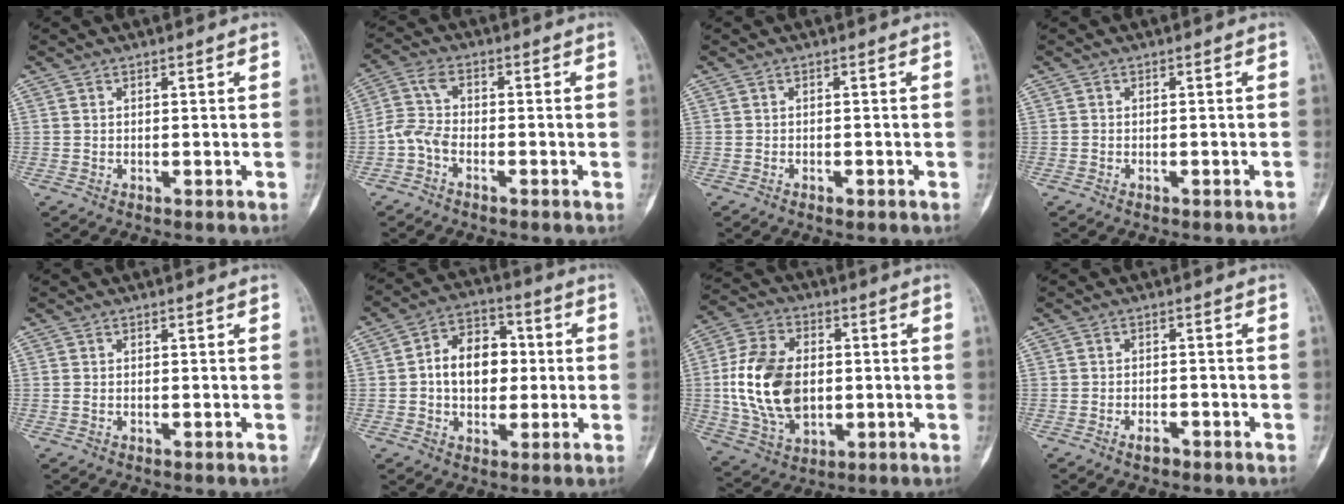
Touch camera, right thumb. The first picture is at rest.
{"total": 5.2, "force": [-2.3, 3.2, 3.4], "torque": [-0.074, 0.021, -0.057]}
{"total": 1.2, "force": [-0.8, 0.6, 0.6], "torque": [-0.007, 0.005, -0.010]}
{"total": 0.8, "force": [-0.7, 0.3, 0.3], "torque": [-0.007, 0.006, -0.009]}
{"total": 0.5, "force": [-0.2, 0.3, 0.4], "torque": [-0.013, 0.003, -0.005]}
{"total": 11.7, "force": [0.2, 8.4, 8.2], "torque": [-0.090, 0.023, -0.003]}
{"total": 17.2, "force": [-0.3, 11.4, 12.9], "torque": [-0.229, 0.006, 0.002]}
{"total": 2.2, "force": [-1.7, 1.1, 1.0], "torque": [-0.014, 0.010, -0.027]}